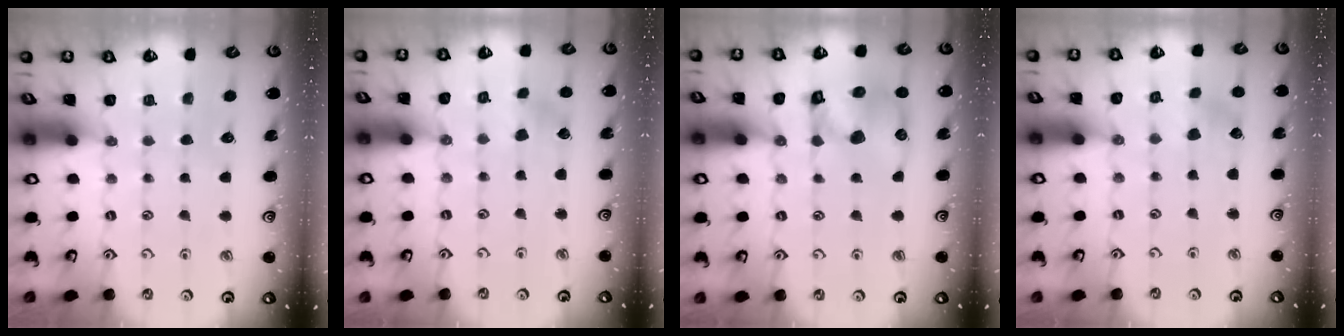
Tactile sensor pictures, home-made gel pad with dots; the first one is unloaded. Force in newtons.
{"total": 2.4, "press": 2.4, "slide": 0.6}
{"total": 10.9, "press": 10.8, "slide": 1.5}
{"total": 2.0, "press": 1.9, "slide": 0.6}